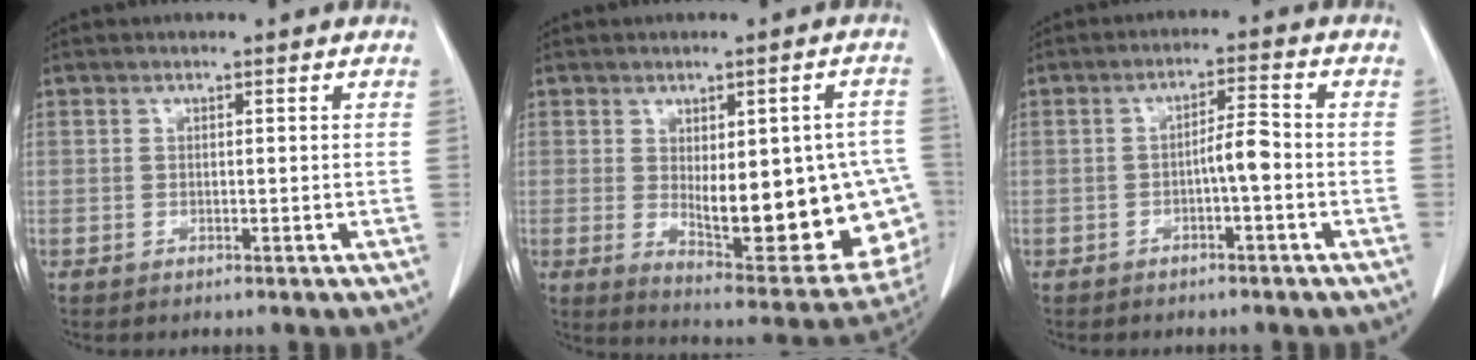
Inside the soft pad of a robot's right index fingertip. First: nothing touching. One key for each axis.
{"total": 20.5, "fx": -2.2, "fy": 7.1, "fz": 19.1, "tx": -0.179, "ty": 0.009, "tz": 0.003}
{"total": 3.7, "fx": -1.1, "fy": 0.5, "fz": 3.6, "tx": -0.054, "ty": 0.010, "tz": -0.017}